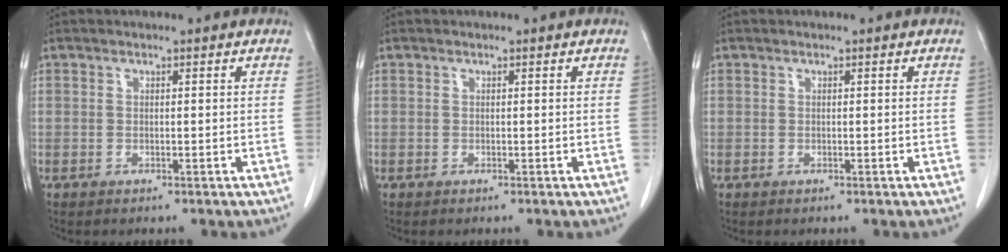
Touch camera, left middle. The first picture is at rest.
{"total": 0.0}
{"total": 0.0}